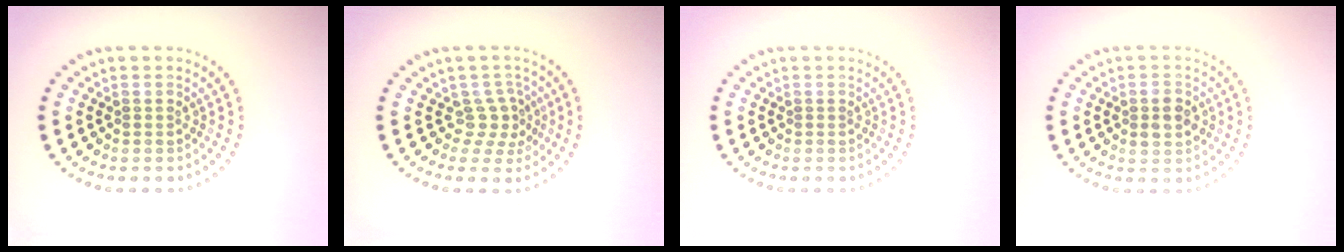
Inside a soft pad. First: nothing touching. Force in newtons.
{"total": 2.3, "press": 1.5, "slide": 1.7}
{"total": 0.0}
{"total": 2.3, "press": 2.3, "slide": 0.1}